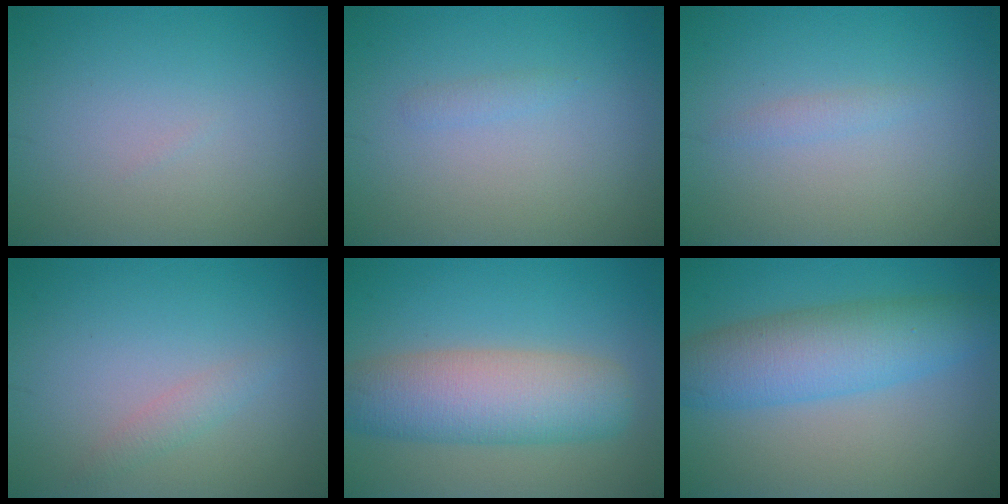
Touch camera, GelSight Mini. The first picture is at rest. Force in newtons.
{"total": 0.7, "press": 0.7, "slide": 0.1}
{"total": 0.8, "press": 0.8, "slide": 0.0}
{"total": 1.2, "press": 1.2, "slide": 0.0}
{"total": 7.3, "press": 7.3, "slide": 0.0}
{"total": 6.6, "press": 6.6, "slide": 0.1}